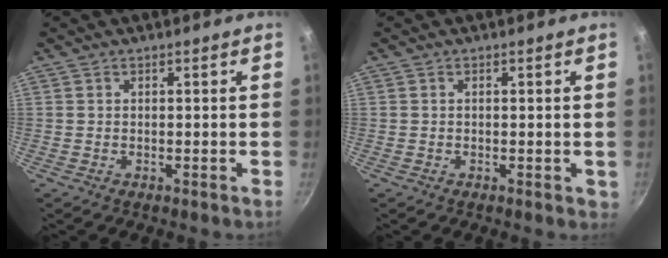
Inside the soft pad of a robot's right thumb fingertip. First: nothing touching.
{"total": 1.1, "force": [0.0, 0.7, 0.9], "torque": [-0.006, 0.001, 0.001]}